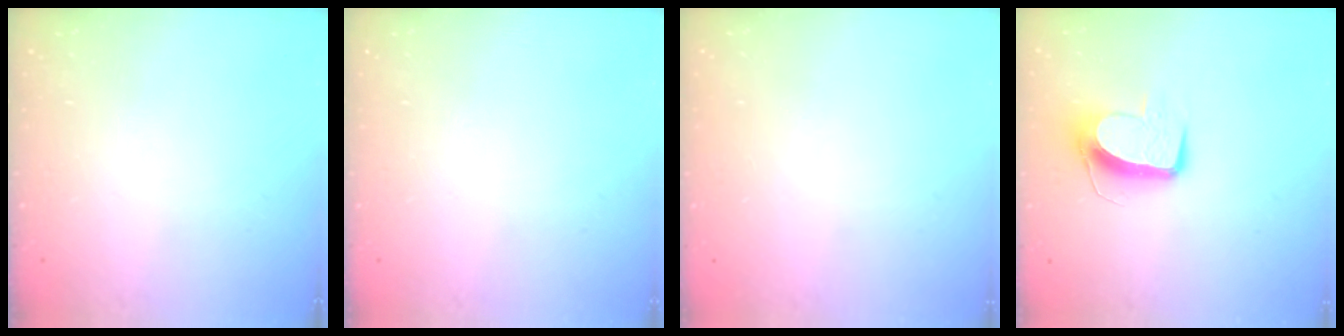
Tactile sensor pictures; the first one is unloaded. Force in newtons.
{"total": 0.0}
{"total": 0.0}
{"total": 10.2, "press": 10.1, "slide": 0.5}